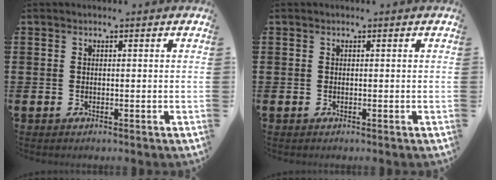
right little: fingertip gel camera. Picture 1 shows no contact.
{"total": 0.0}